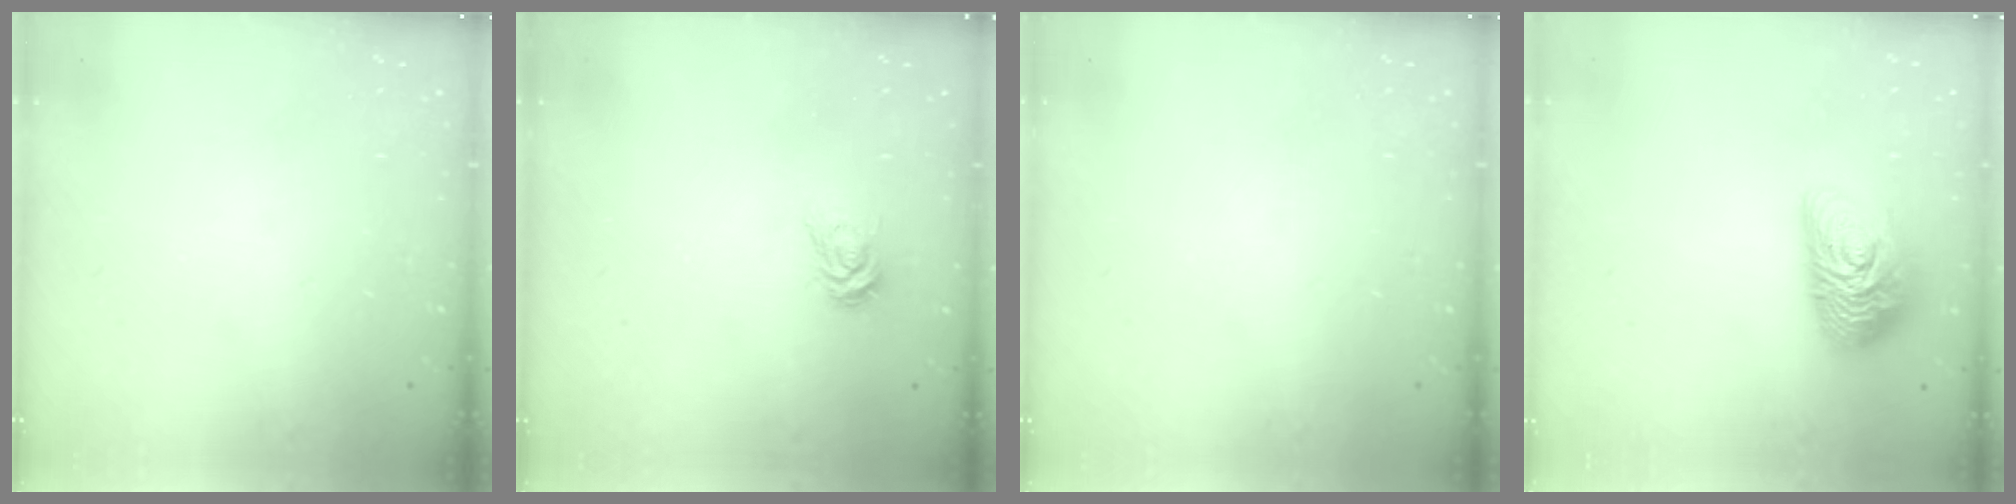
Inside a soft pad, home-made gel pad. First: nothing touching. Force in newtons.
{"total": 4.7, "press": 4.6, "slide": 0.6}
{"total": 0.0}
{"total": 12.8, "press": 12.8, "slide": 0.9}